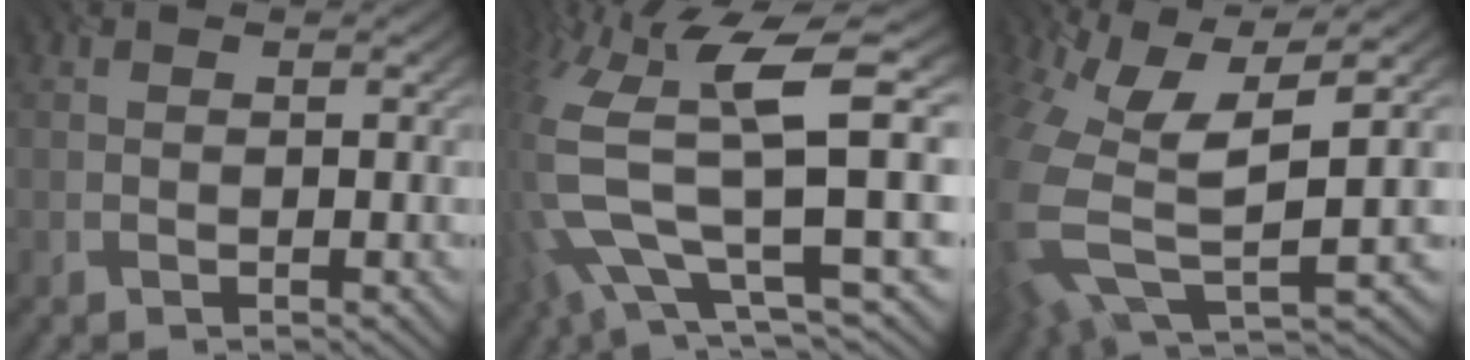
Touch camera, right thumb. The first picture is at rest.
{"total": 14.9, "force": [0.5, 5.4, 13.9], "torque": [-0.323, -0.007, 0.029]}
{"total": 13.5, "force": [1.0, 6.3, 12.0], "torque": [-0.299, -0.025, 0.040]}